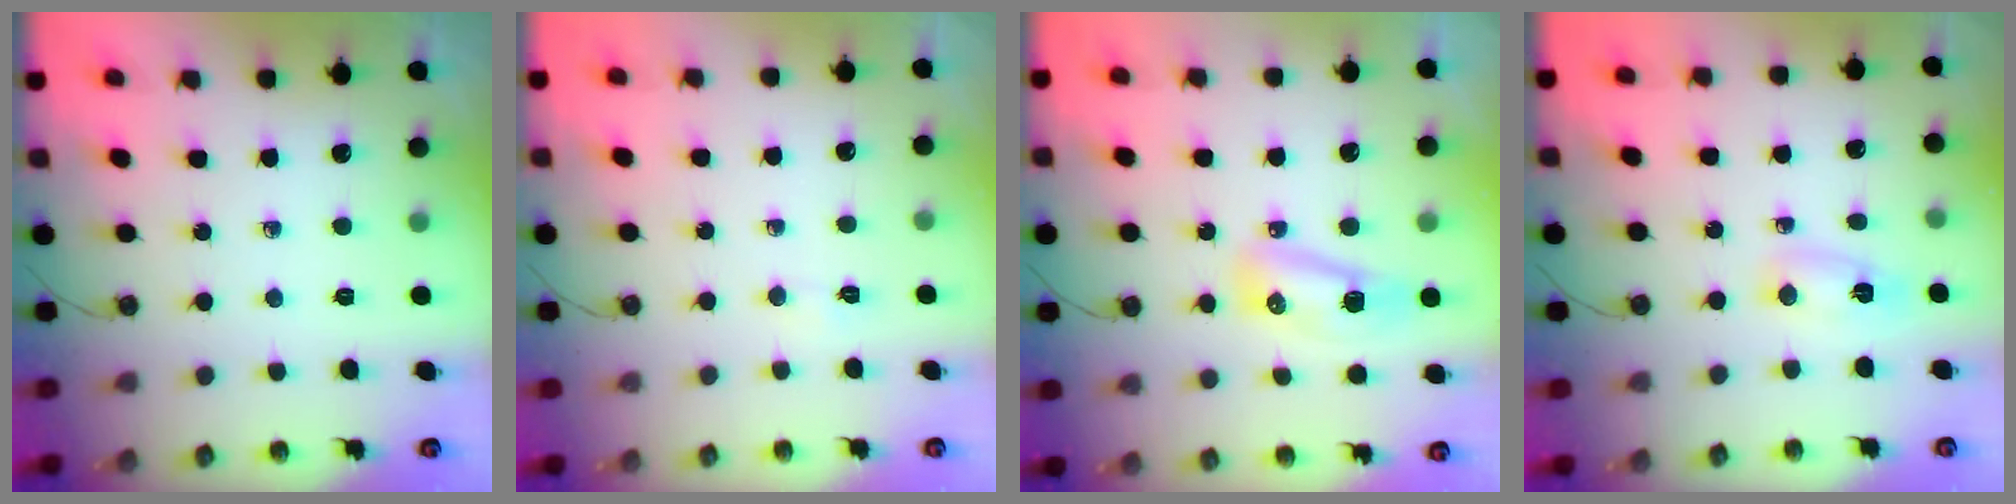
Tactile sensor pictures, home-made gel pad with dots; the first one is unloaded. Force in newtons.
{"total": 2.3, "press": 2.3, "slide": 0.3}
{"total": 7.7, "press": 7.6, "slide": 1.2}
{"total": 3.5, "press": 3.2, "slide": 1.5}